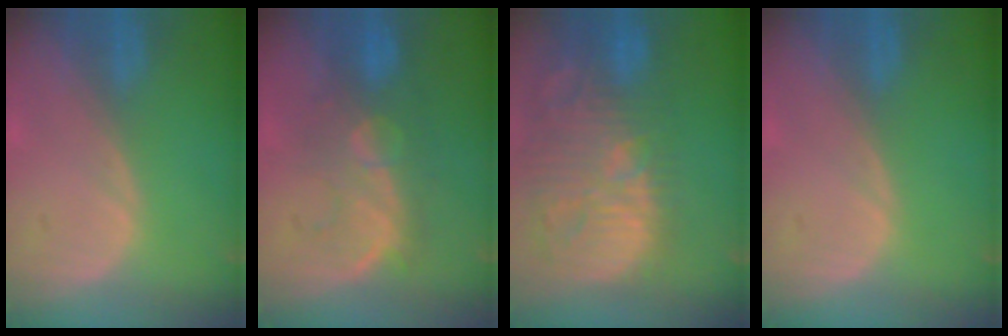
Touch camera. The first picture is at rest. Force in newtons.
{"total": 8.6, "press": 8.3, "slide": 2.3}
{"total": 14.8, "press": 12.8, "slide": 7.3}
{"total": 0.0}